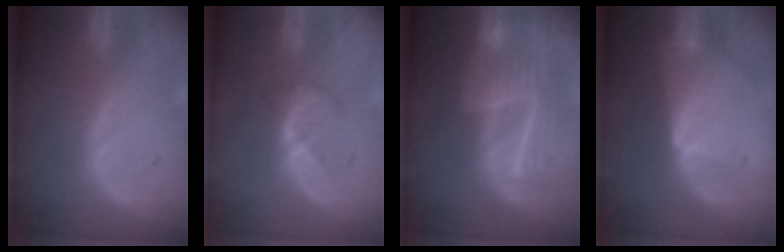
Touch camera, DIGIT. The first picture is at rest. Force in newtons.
{"total": 3.0, "press": 2.9, "slide": 0.7}
{"total": 9.5, "press": 8.4, "slide": 4.5}
{"total": 5.7, "press": 5.4, "slide": 1.9}